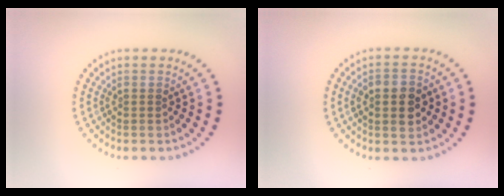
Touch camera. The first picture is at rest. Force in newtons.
{"total": 3.8, "press": 3.8, "slide": 0.2}